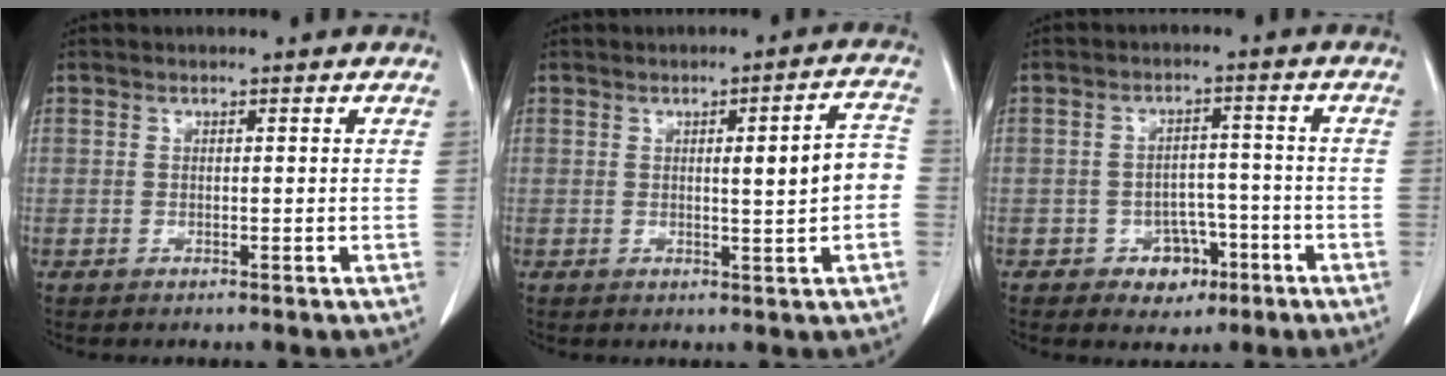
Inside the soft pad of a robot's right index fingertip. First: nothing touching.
{"total": 6.4, "force": [0.0, 0.8, 6.3], "torque": [-0.084, 0.015, 0.001]}
{"total": 5.0, "force": [-2.5, 3.9, 1.9], "torque": [-0.012, 0.014, -0.029]}